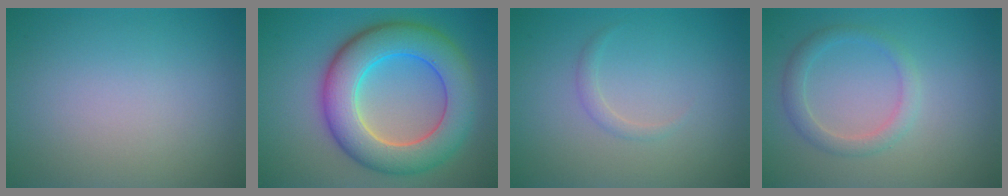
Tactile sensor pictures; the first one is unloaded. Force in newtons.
{"total": 9.3, "press": 9.3, "slide": 0.5}
{"total": 0.9, "press": 0.9, "slide": 0.0}
{"total": 2.3, "press": 2.3, "slide": 0.1}